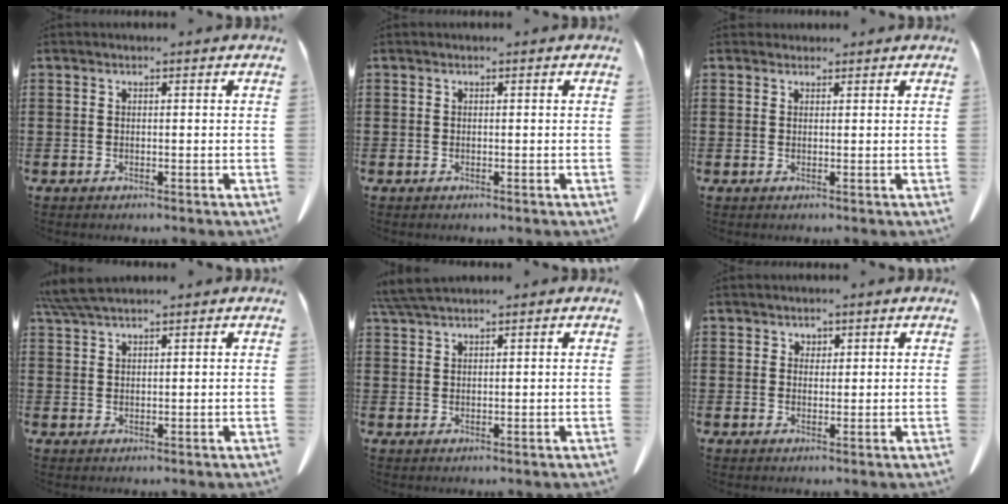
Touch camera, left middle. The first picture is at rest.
{"total": 0.0}
{"total": 1.1, "force": [1.0, 0.5, 0.0], "torque": [-0.004, 0.000, 0.021]}
{"total": 4.5, "force": [3.8, 0.4, 2.4], "torque": [-0.059, -0.005, 0.072]}
{"total": 3.5, "force": [3.0, 0.2, 1.8], "torque": [-0.044, -0.004, 0.060]}
{"total": 1.3, "force": [1.1, 0.7, 0.2], "torque": [0.002, -0.005, 0.022]}